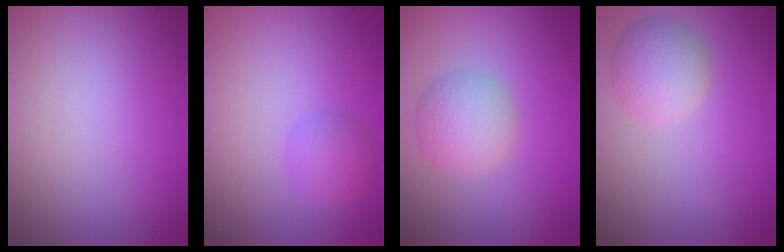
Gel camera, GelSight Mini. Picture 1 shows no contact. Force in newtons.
{"total": 1.8, "press": 1.8, "slide": 0.1}
{"total": 3.1, "press": 3.1, "slide": 0.1}
{"total": 2.8, "press": 2.8, "slide": 0.1}